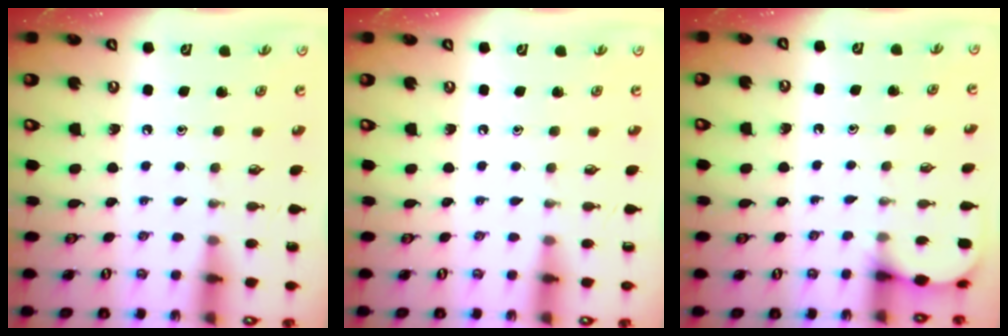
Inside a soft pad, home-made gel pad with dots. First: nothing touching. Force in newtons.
{"total": 0.0}
{"total": 2.9, "press": 2.9, "slide": 0.3}